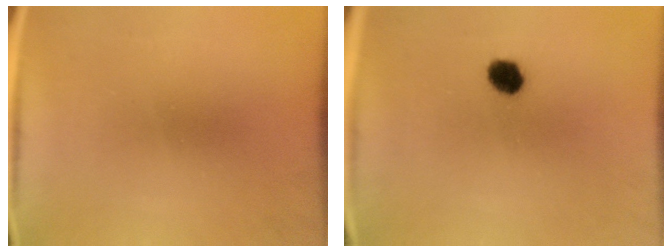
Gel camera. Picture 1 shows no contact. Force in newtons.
{"total": 3.9}